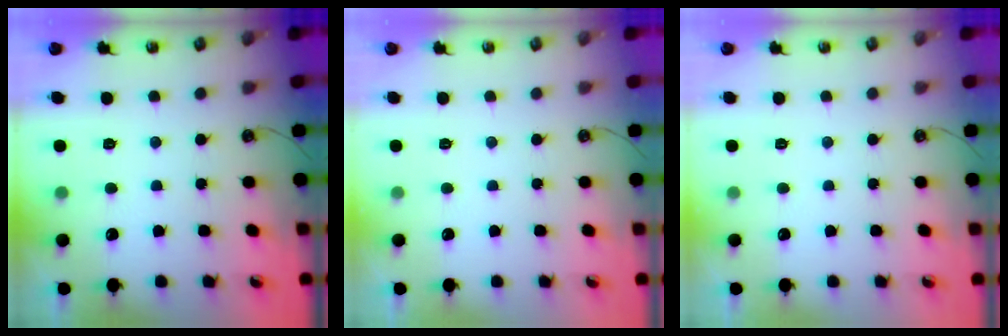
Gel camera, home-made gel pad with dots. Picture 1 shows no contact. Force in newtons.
{"total": 0.0}
{"total": 0.0}